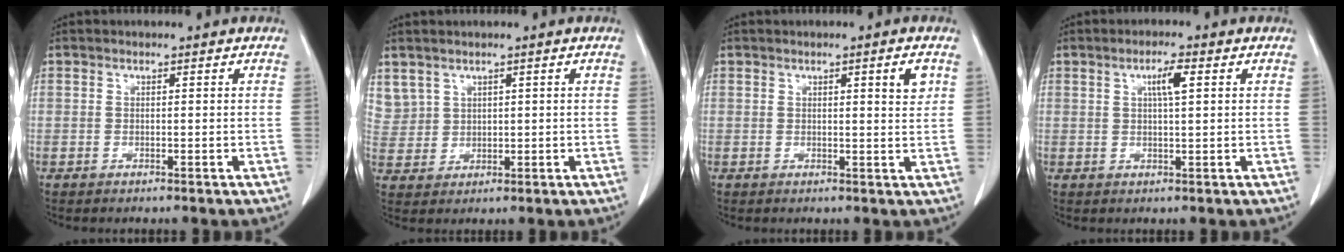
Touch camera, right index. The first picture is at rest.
{"total": 5.4, "force": [3.1, 4.3, 0.8], "torque": [-0.026, 0.014, 0.076]}
{"total": 3.0, "force": [1.2, 0.2, 2.7], "torque": [-0.037, -0.004, 0.015]}
{"total": 3.4, "force": [1.2, 0.4, 3.2], "torque": [-0.055, 0.002, 0.019]}